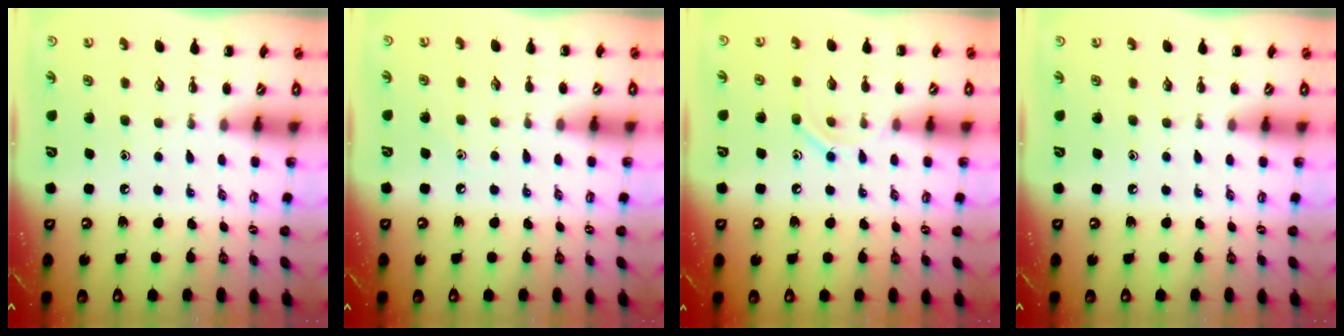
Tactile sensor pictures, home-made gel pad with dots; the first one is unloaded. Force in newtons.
{"total": 4.7, "press": 4.4, "slide": 1.7}
{"total": 8.4, "press": 8.3, "slide": 1.4}
{"total": 0.0}